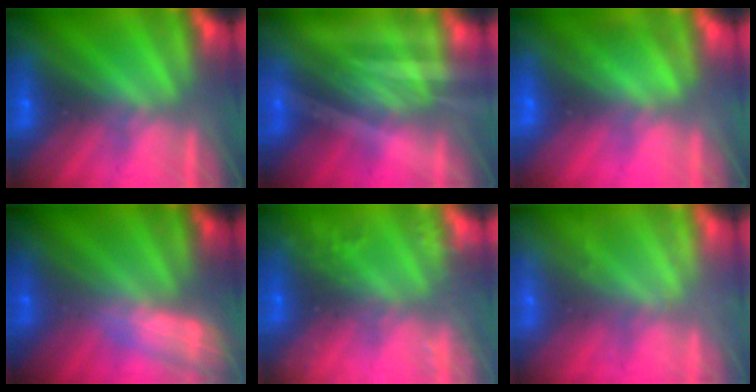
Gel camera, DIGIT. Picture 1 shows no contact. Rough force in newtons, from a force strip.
{"total": 1.9}
{"total": 3.2}
{"total": 2.4}
{"total": 9.2}
{"total": 2.3}